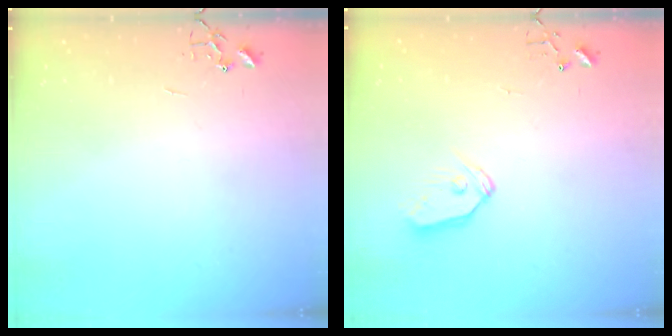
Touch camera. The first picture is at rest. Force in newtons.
{"total": 8.4, "press": 8.4, "slide": 0.5}